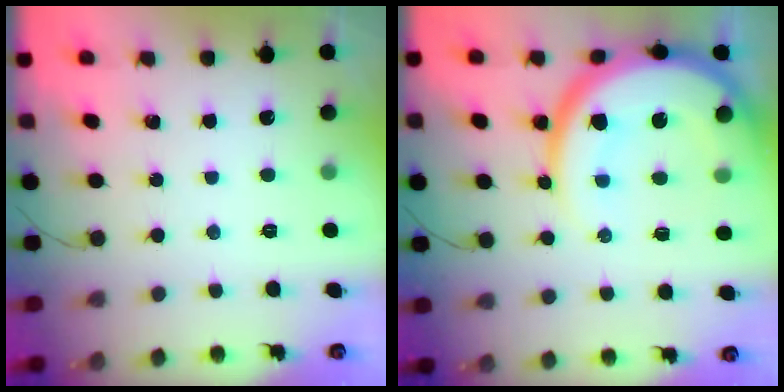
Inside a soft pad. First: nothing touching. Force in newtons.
{"total": 20.2, "press": 20.1, "slide": 1.8}